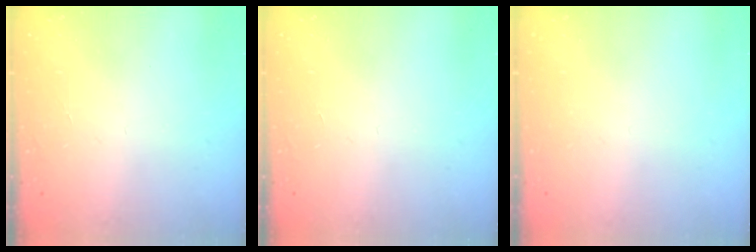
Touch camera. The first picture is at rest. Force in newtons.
{"total": 0.0}
{"total": 0.0}